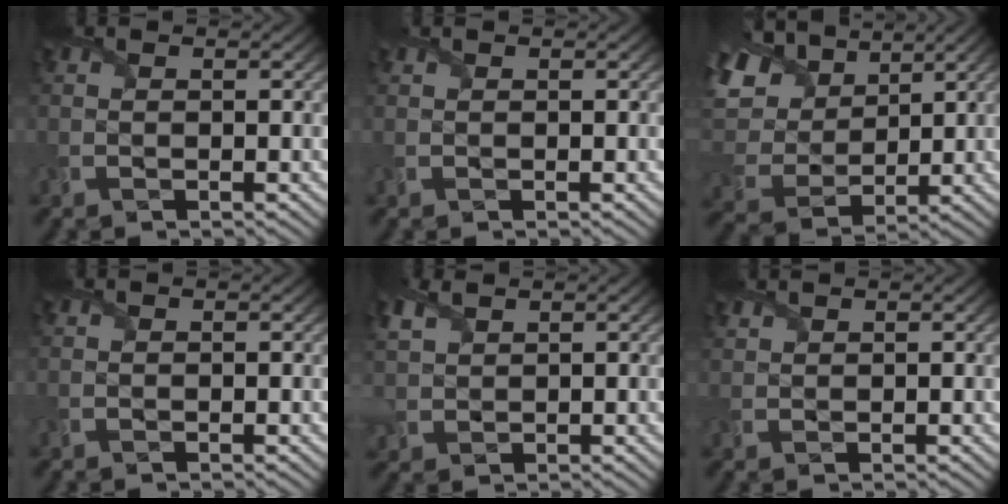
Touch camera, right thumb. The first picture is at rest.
{"total": 0.0}
{"total": 12.0, "force": [5.7, 7.6, 7.3], "torque": [-0.207, 0.028, 0.098]}
{"total": 0.0}
{"total": 3.6, "force": [2.1, 2.1, 2.1], "torque": [-0.064, 0.008, 0.044]}
{"total": 1.2, "force": [1.1, 0.2, 0.3], "torque": [-0.013, 0.005, 0.030]}